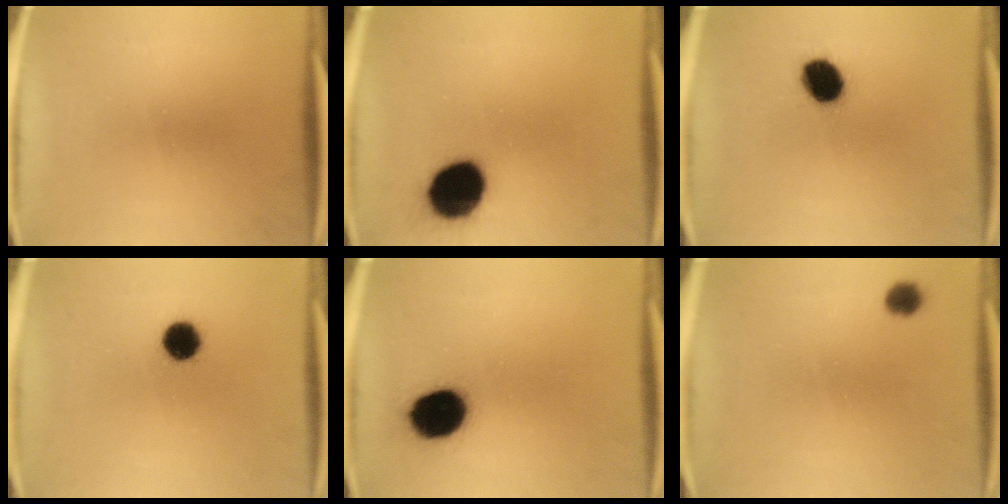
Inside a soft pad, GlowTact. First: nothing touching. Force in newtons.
{"total": 15.7}
{"total": 8.8}
{"total": 7.2}
{"total": 13.1}
{"total": 2.6}